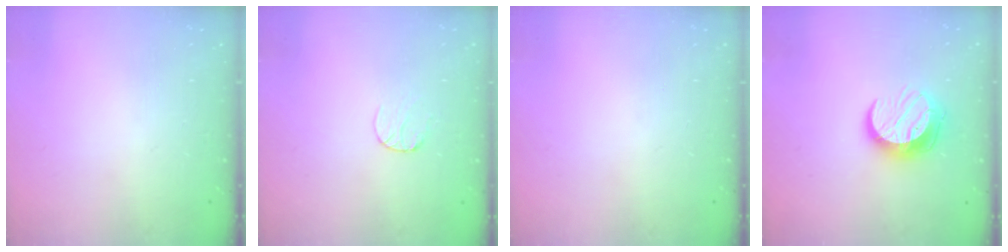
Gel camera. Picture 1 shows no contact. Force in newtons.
{"total": 5.1, "press": 5.1, "slide": 0.5}
{"total": 0.0}
{"total": 10.7, "press": 10.7, "slide": 0.7}